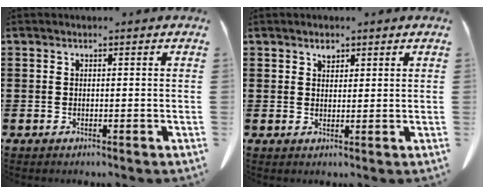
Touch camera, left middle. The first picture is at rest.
{"total": 1.8, "force": [1.4, 0.9, 0.7], "torque": [-0.008, -0.001, 0.025]}